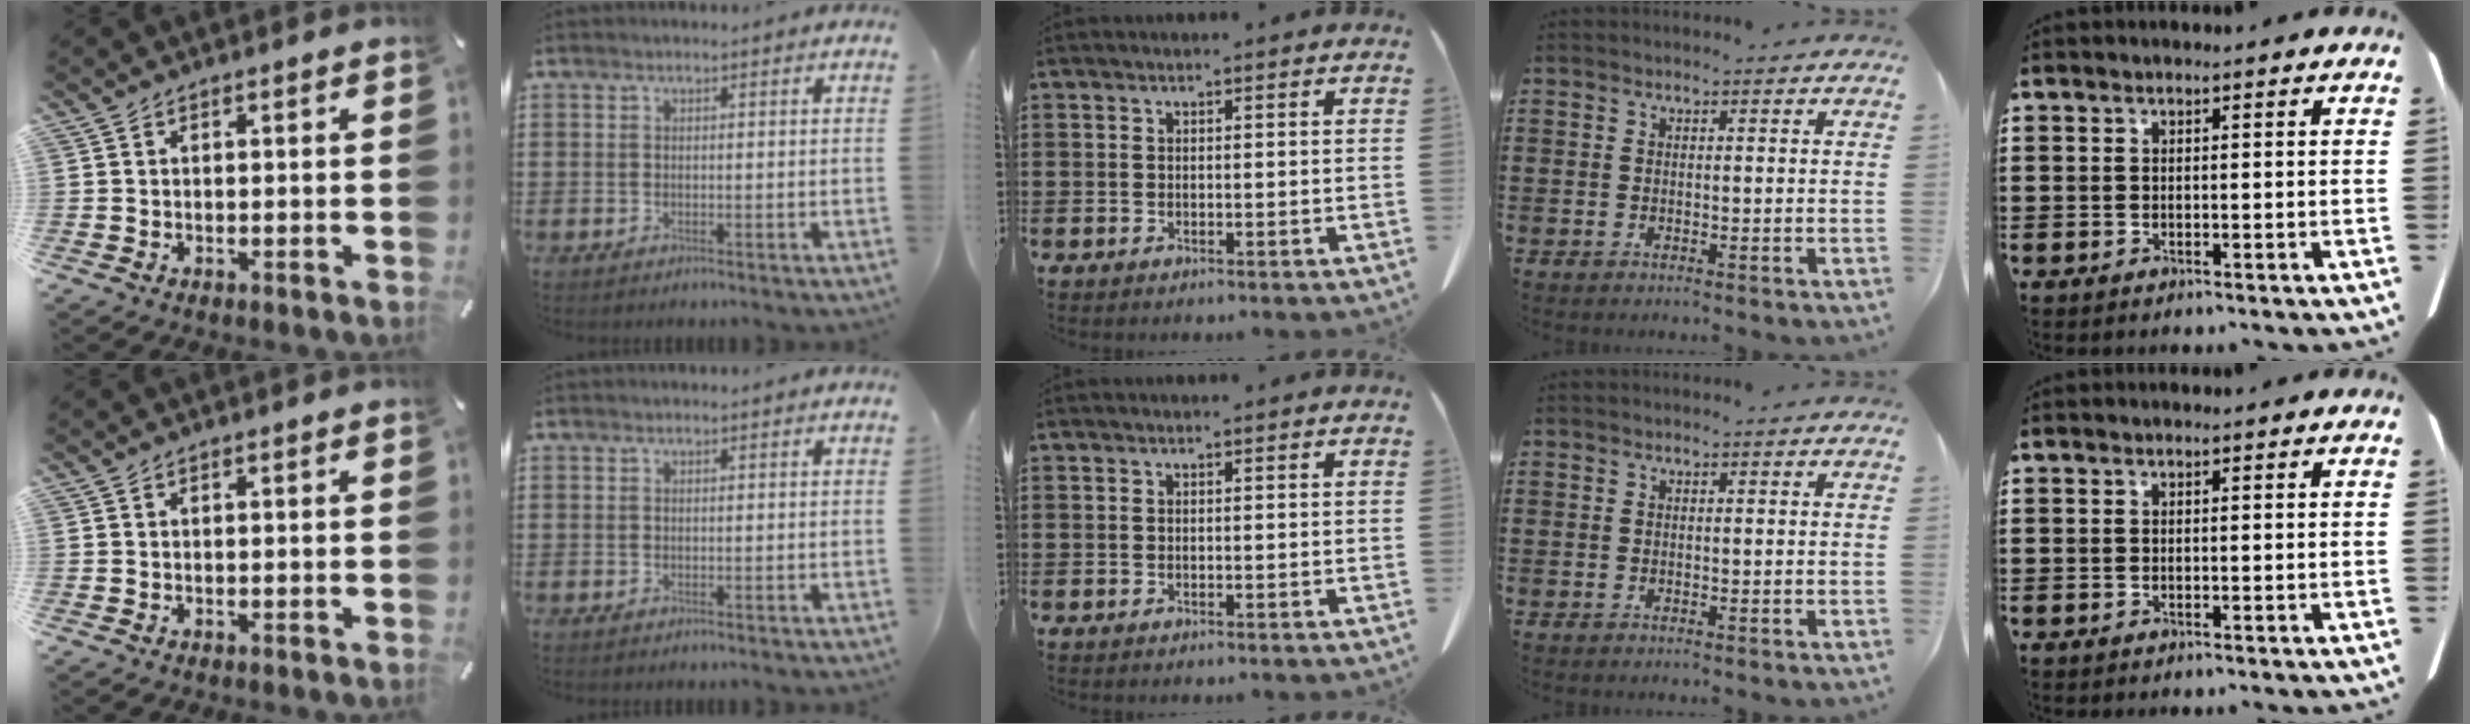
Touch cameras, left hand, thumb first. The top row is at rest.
{}